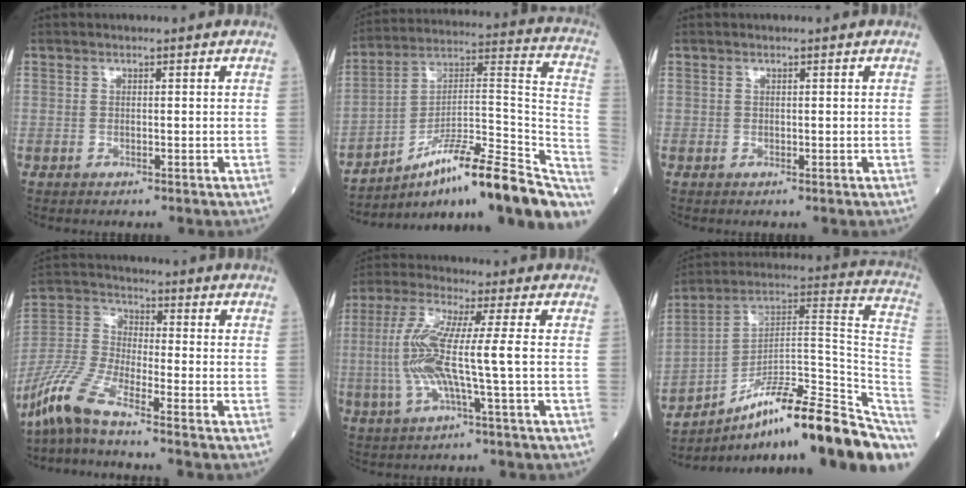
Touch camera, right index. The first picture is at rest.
{"total": 24.8, "force": [-17.3, 3.8, 17.4], "torque": [-0.168, 0.039, -0.266]}
{"total": 0.0}
{"total": 8.4, "force": [-6.9, 0.3, 4.8], "torque": [-0.117, -0.015, -0.151]}
{"total": 10.0, "force": [-0.9, -0.1, 9.9], "torque": [-0.213, 0.008, -0.024]}
{"total": 24.5, "force": [-14.8, 4.9, 18.9], "torque": [-0.176, 0.052, -0.227]}